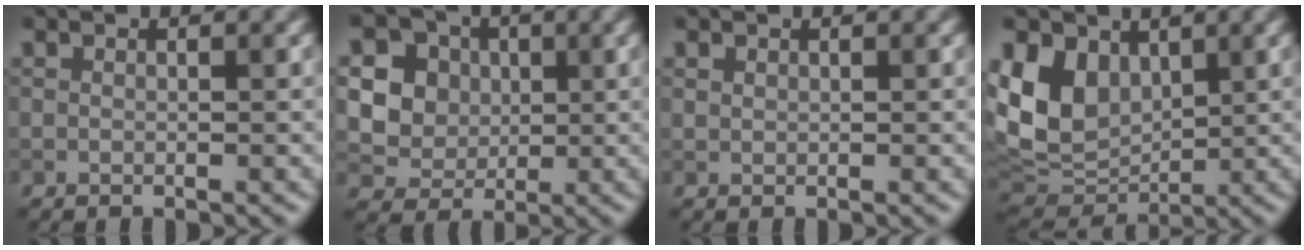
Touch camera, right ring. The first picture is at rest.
{"total": 7.5, "force": [1.9, 6.5, 3.1], "torque": [-0.068, 0.015, 0.028]}
{"total": 0.6, "force": [0.5, 0.4, 0.2], "torque": [-0.003, -0.001, 0.013]}
{"total": 9.2, "force": [2.7, 6.6, 5.9], "torque": [-0.134, 0.000, 0.051]}